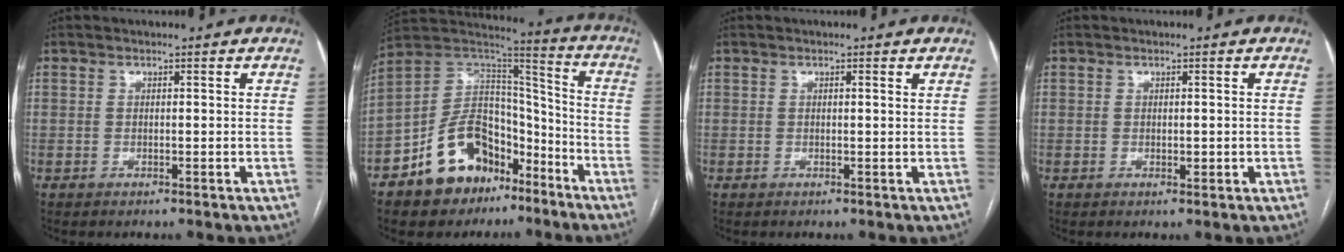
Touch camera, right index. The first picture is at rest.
{"total": 16.2, "force": [-9.4, 10.3, 8.4], "torque": [-0.150, 0.055, -0.156]}
{"total": 0.5, "force": [0.3, 0.0, 0.4], "torque": [-0.007, 0.001, 0.003]}
{"total": 1.0, "force": [-0.1, 0.3, 0.9], "torque": [-0.014, -0.003, 0.001]}